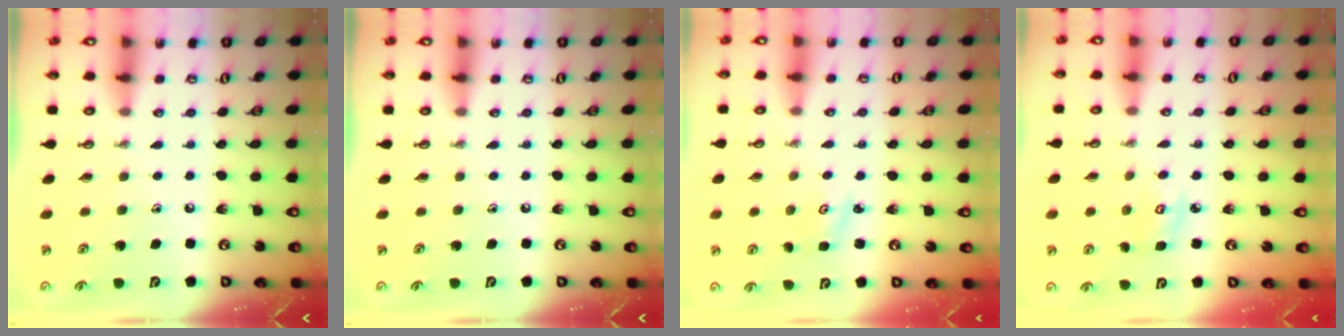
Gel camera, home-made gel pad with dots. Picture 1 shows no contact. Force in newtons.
{"total": 0.0}
{"total": 2.0, "press": 2.0, "slide": 0.3}
{"total": 5.2, "press": 5.1, "slide": 0.5}